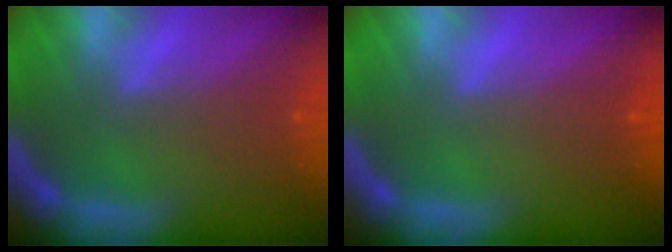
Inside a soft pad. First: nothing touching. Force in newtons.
{"total": 0.0}